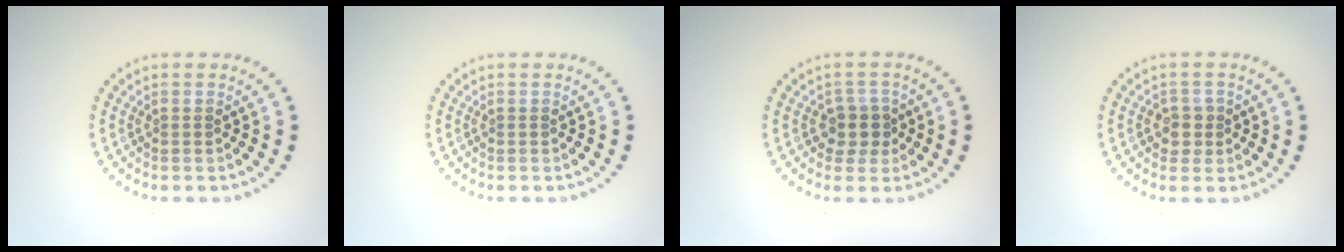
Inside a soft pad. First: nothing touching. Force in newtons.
{"total": 0.0}
{"total": 2.1, "press": 1.8, "slide": 1.1}
{"total": 1.9, "press": 1.7, "slide": 0.7}